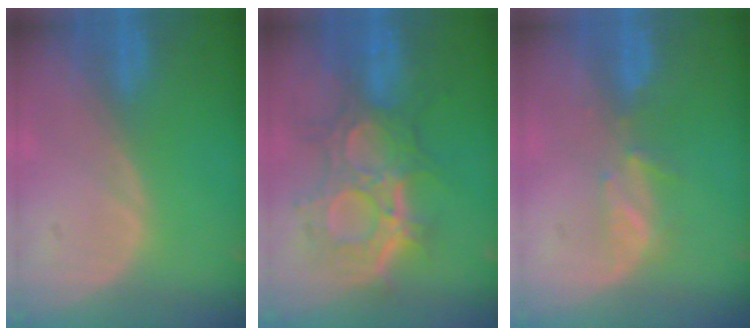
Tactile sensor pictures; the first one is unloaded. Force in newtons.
{"total": 10.3, "press": 9.8, "slide": 3.3}
{"total": 2.7, "press": 2.6, "slide": 0.8}